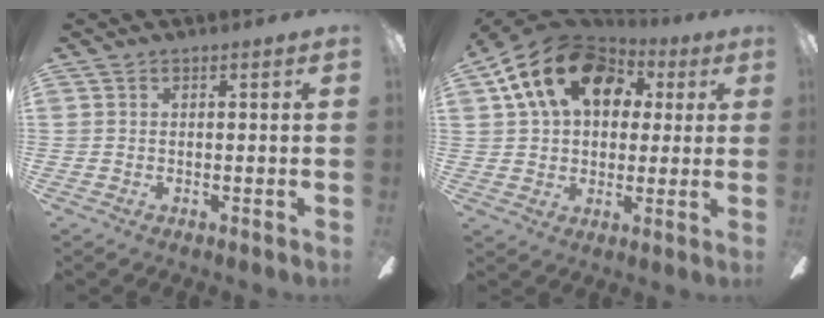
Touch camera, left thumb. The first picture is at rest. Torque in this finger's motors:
{"motor_torque": [1.72, 2.54, 1.40, -1.36, 0.35]}